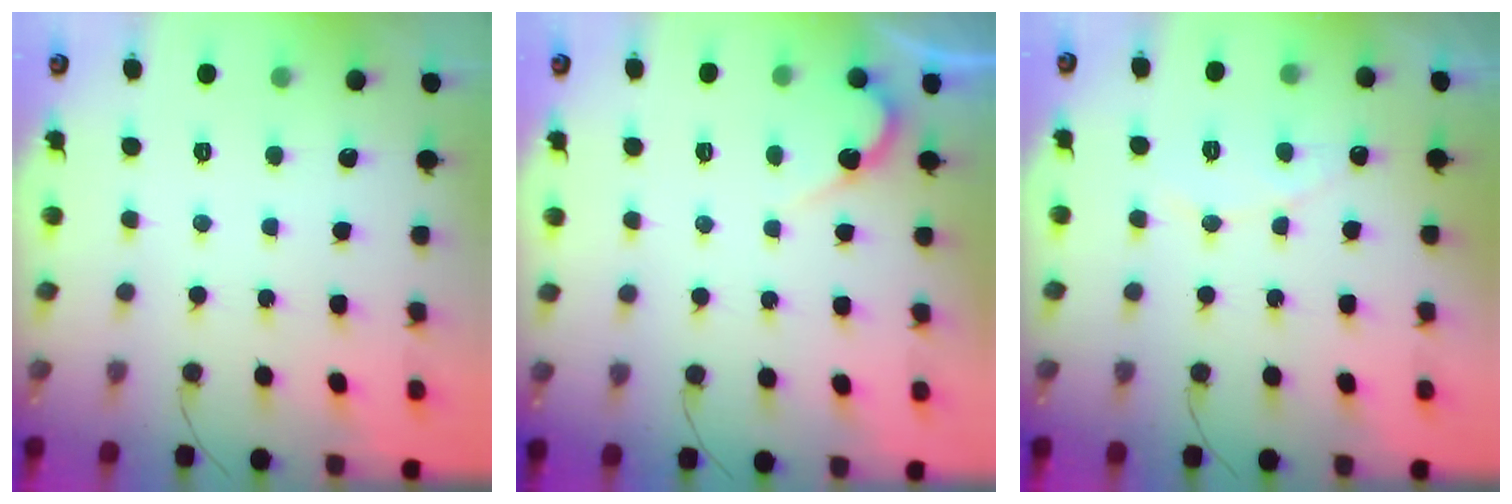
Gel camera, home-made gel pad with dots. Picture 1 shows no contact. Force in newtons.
{"total": 3.6, "press": 3.6, "slide": 0.2}
{"total": 5.8, "press": 5.8, "slide": 0.5}